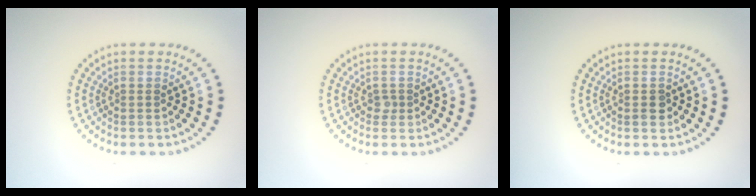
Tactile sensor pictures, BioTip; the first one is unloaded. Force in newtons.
{"total": 0.6, "press": 0.5, "slide": 0.4}
{"total": 1.2, "press": 1.1, "slide": 0.4}